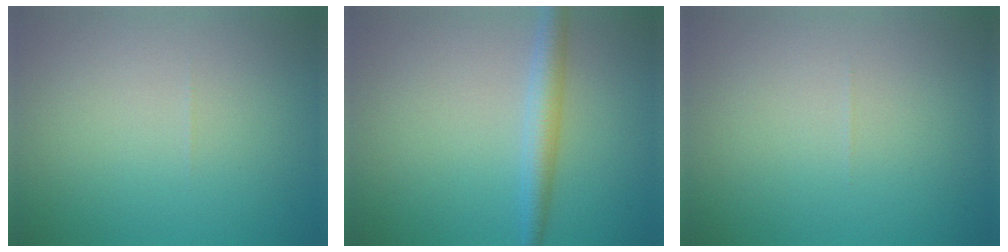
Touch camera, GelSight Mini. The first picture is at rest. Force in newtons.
{"total": 2.8, "press": 2.8, "slide": 0.0}
{"total": 0.0}